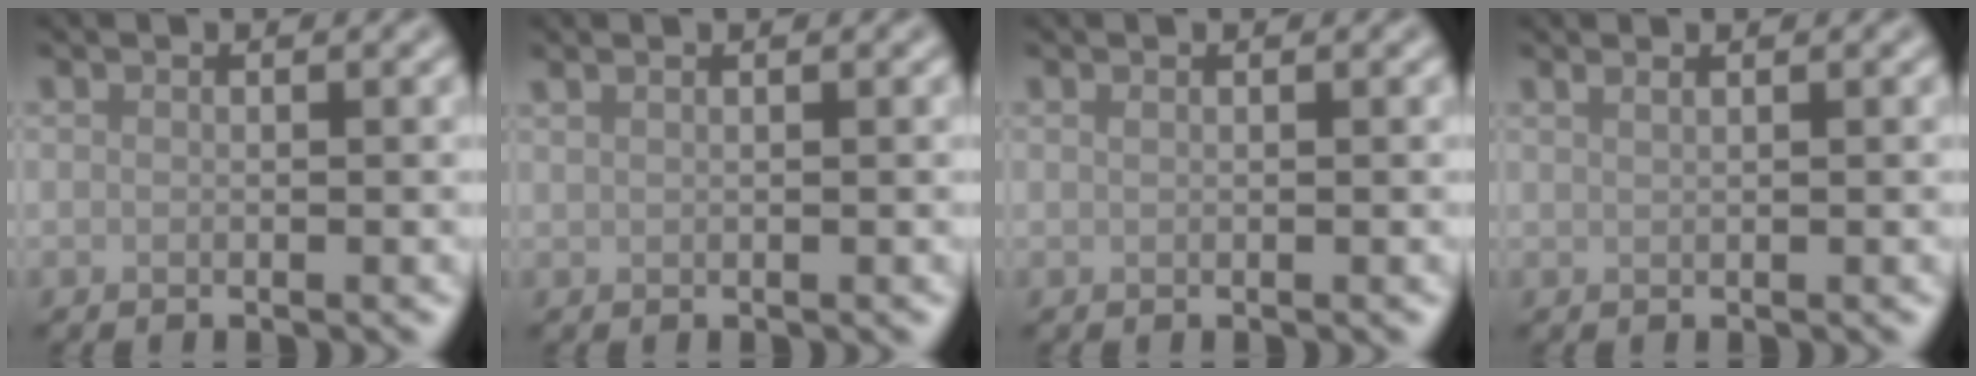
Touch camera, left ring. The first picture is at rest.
{"total": 1.1, "force": [0.8, 0.4, 0.6], "torque": [-0.012, -0.002, 0.011]}
{"total": 0.0}
{"total": 1.3, "force": [0.9, 0.6, 0.7], "torque": [-0.001, -0.004, 0.004]}